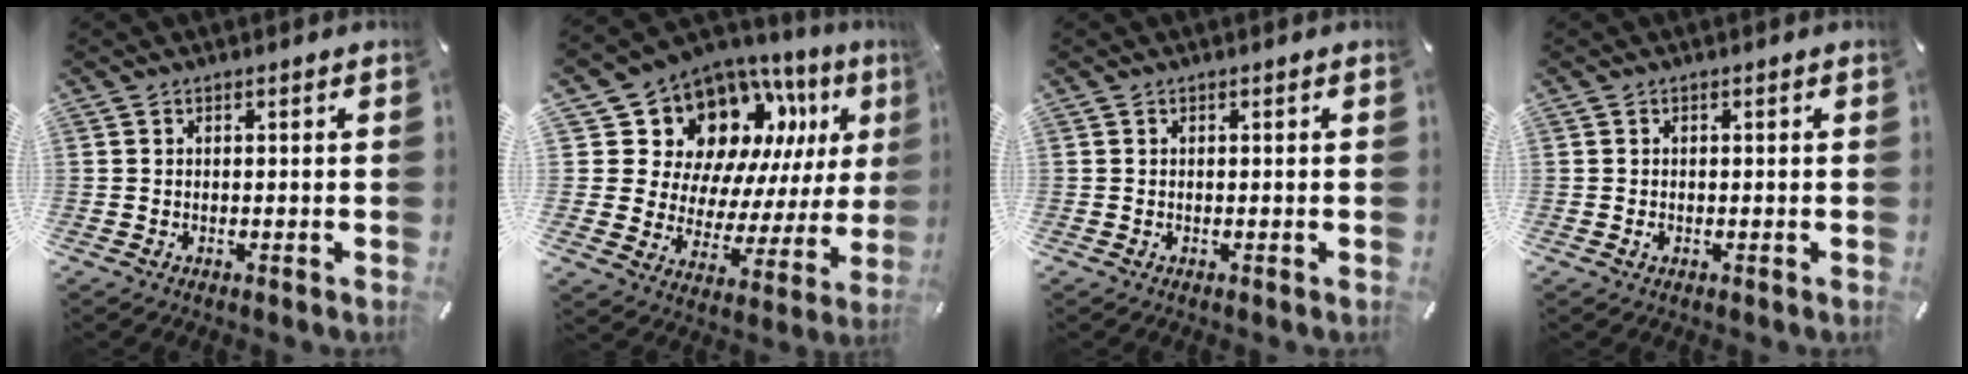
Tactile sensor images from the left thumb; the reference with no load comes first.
{"total": 15.7, "force": [9.9, 10.7, 5.9], "torque": [-0.103, -0.092, 0.188]}
{"total": 0.0}
{"total": 0.6, "force": [-0.1, 0.6, 0.3], "torque": [-0.005, 0.002, -0.003]}